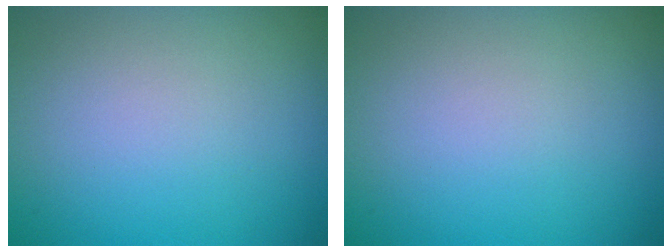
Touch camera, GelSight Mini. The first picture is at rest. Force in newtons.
{"total": 0.0}